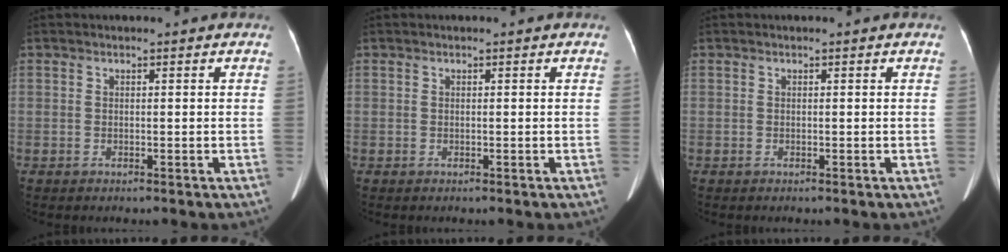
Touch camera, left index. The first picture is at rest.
{"total": 0.0}
{"total": 0.0}